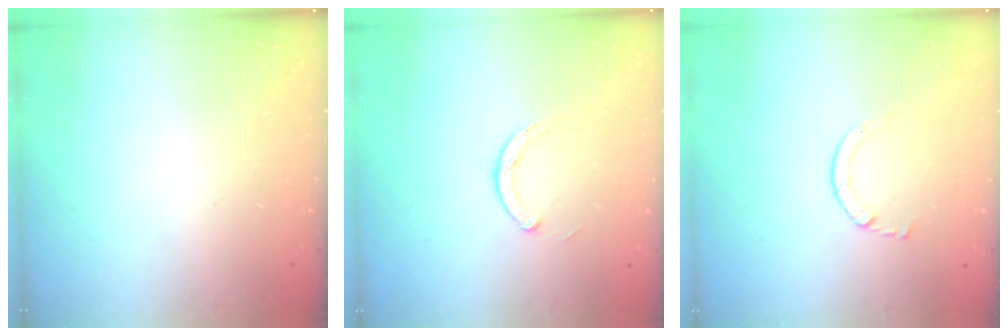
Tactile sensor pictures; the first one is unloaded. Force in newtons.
{"total": 2.5, "press": 2.5, "slide": 0.3}
{"total": 2.7, "press": 2.7, "slide": 0.3}